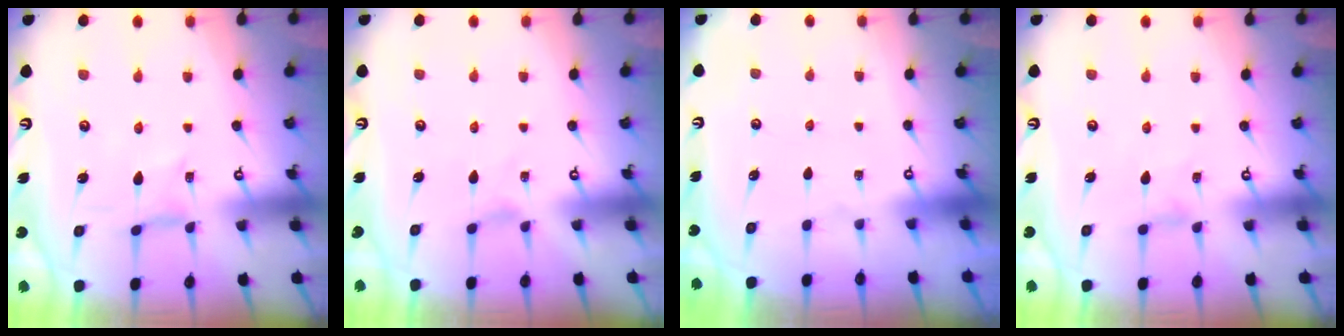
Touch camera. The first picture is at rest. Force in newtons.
{"total": 0.0}
{"total": 0.0}
{"total": 0.7, "press": 0.7, "slide": 0.3}